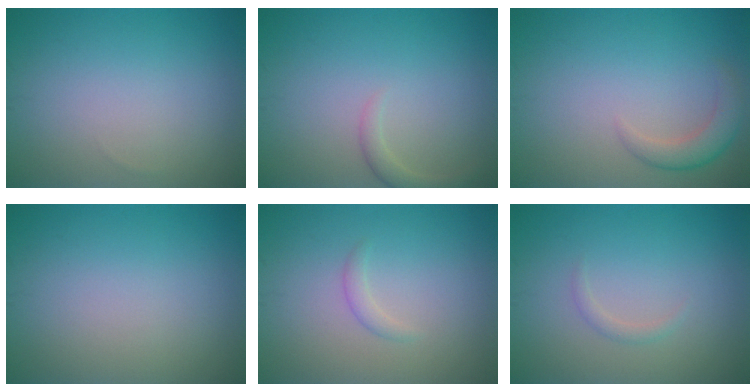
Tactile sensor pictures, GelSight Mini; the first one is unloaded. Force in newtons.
{"total": 1.5, "press": 1.5, "slide": 0.2}
{"total": 2.6, "press": 2.6, "slide": 0.3}
{"total": 0.0}
{"total": 1.0, "press": 1.0, "slide": 0.0}
{"total": 0.8, "press": 0.8, "slide": 0.1}